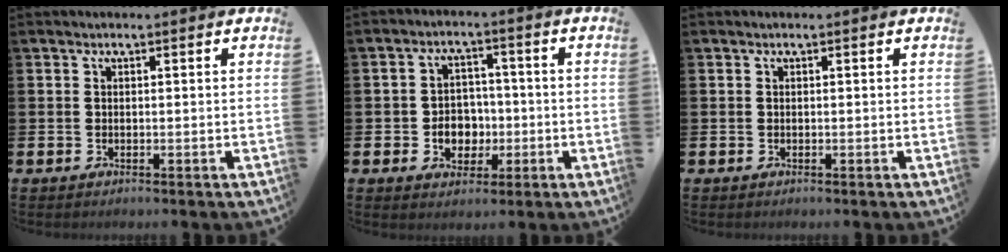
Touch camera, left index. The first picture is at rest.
{"total": 4.4, "force": [-0.9, 4.0, 1.7], "torque": [-0.024, 0.001, -0.025]}
{"total": 0.0}